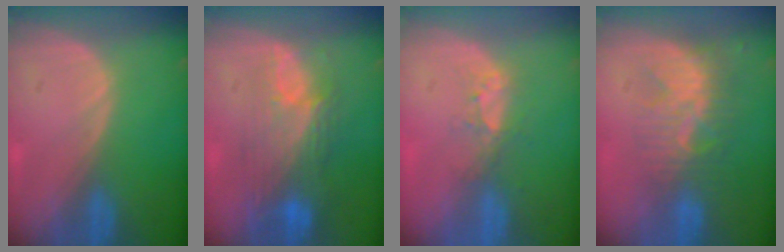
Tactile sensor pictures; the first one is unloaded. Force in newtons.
{"total": 9.8, "press": 8.3, "slide": 5.1}
{"total": 3.3, "press": 2.8, "slide": 1.7}
{"total": 8.7, "press": 7.6, "slide": 4.2}